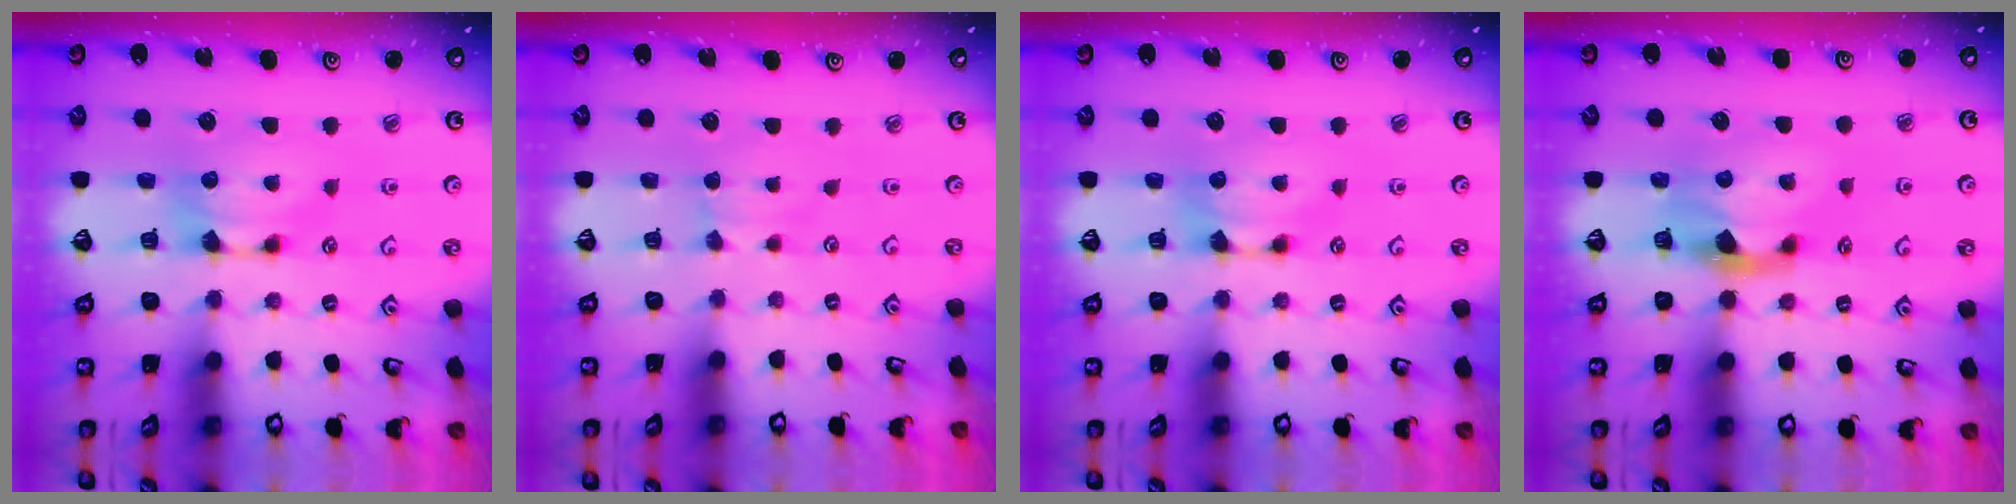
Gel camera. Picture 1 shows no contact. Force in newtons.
{"total": 2.7, "press": 2.6, "slide": 0.4}
{"total": 0.0}
{"total": 2.2, "press": 1.9, "slide": 1.2}